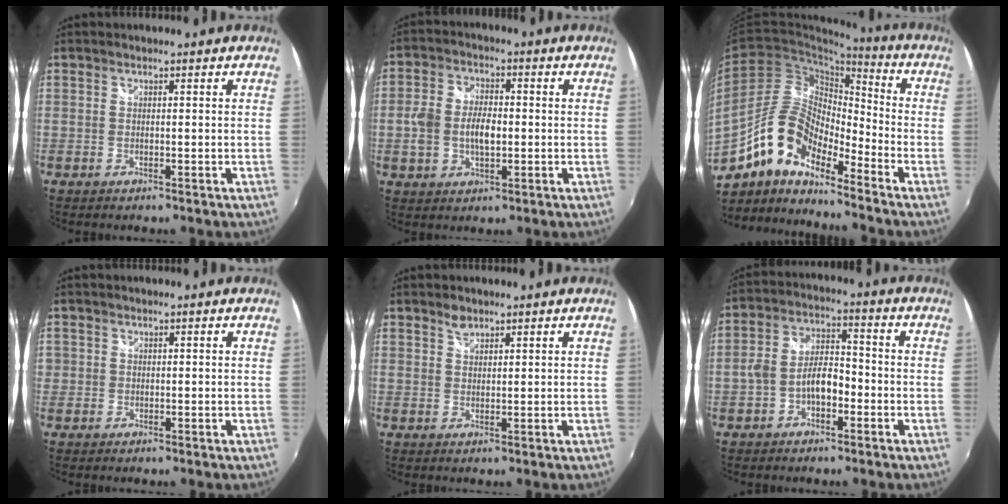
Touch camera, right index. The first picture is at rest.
{"total": 8.2, "force": [-1.0, 4.9, 6.4], "torque": [-0.129, 0.007, -0.017]}
{"total": 13.1, "force": [-9.1, 4.7, 8.1], "torque": [-0.153, 0.013, -0.182]}
{"total": 1.1, "force": [-0.2, 1.1, 0.0], "torque": [-0.002, -0.002, -0.004]}
{"total": 1.8, "force": [1.5, 1.0, 0.6], "torque": [-0.008, 0.002, 0.025]}
{"total": 7.0, "force": [-3.0, 3.7, 5.1], "torque": [-0.102, 0.017, -0.047]}